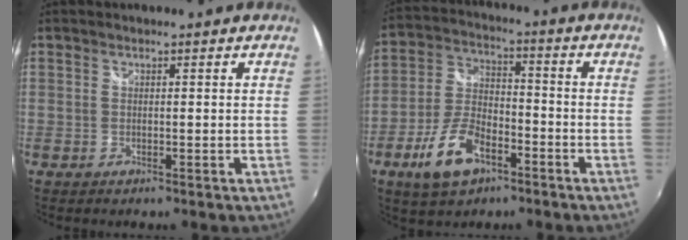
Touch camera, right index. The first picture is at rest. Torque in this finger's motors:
{"motor_torque": [0.75, -0.71, 0.55, 0.09]}